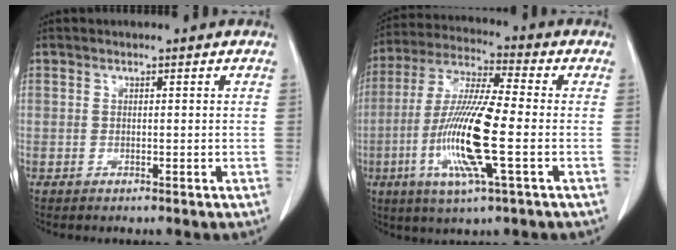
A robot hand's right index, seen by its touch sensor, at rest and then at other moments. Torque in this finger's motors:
{"motor_torque": [1.33, -0.59, 0.50, 0.16]}